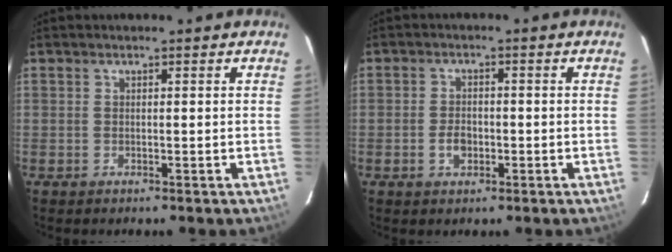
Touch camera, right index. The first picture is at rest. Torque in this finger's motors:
{"motor_torque": [1.06, -0.02, 0.05, 0.02]}